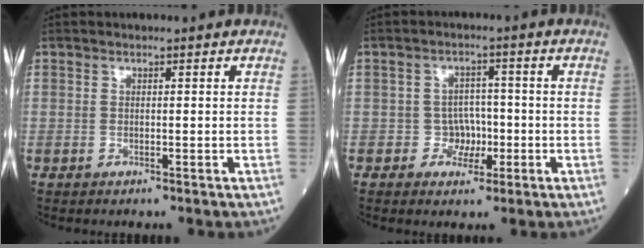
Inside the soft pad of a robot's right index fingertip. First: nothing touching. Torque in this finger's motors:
{"motor_torque": [-0.13, 0.03, -0.04, -0.01]}